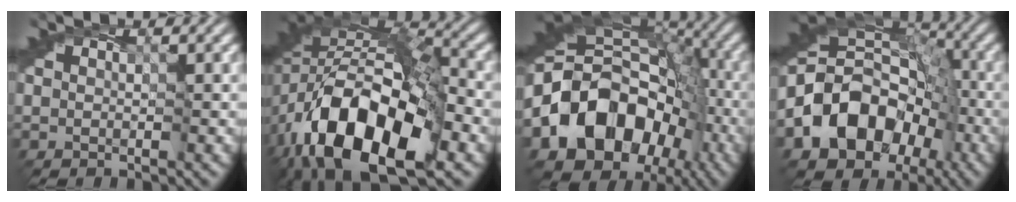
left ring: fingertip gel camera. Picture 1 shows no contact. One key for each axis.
{"total": 16.6, "fx": -6.2, "fy": 9.6, "fz": 12.0, "tx": -0.221, "ty": -0.011, "tz": -0.111}
{"total": 16.4, "fx": -5.0, "fy": 12.4, "fz": 9.4, "tx": -0.165, "ty": 0.002, "tz": -0.099}
{"total": 12.6, "fx": -4.4, "fy": 9.7, "fz": 6.8, "tx": -0.128, "ty": 0.010, "tz": -0.090}